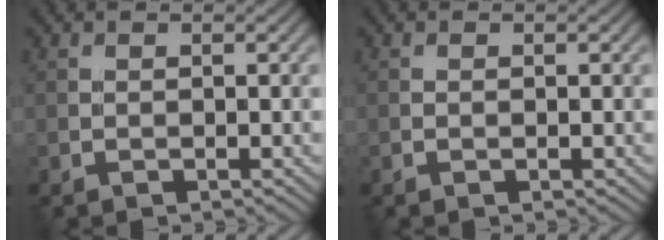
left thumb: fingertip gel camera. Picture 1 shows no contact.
{"total": 0.0}